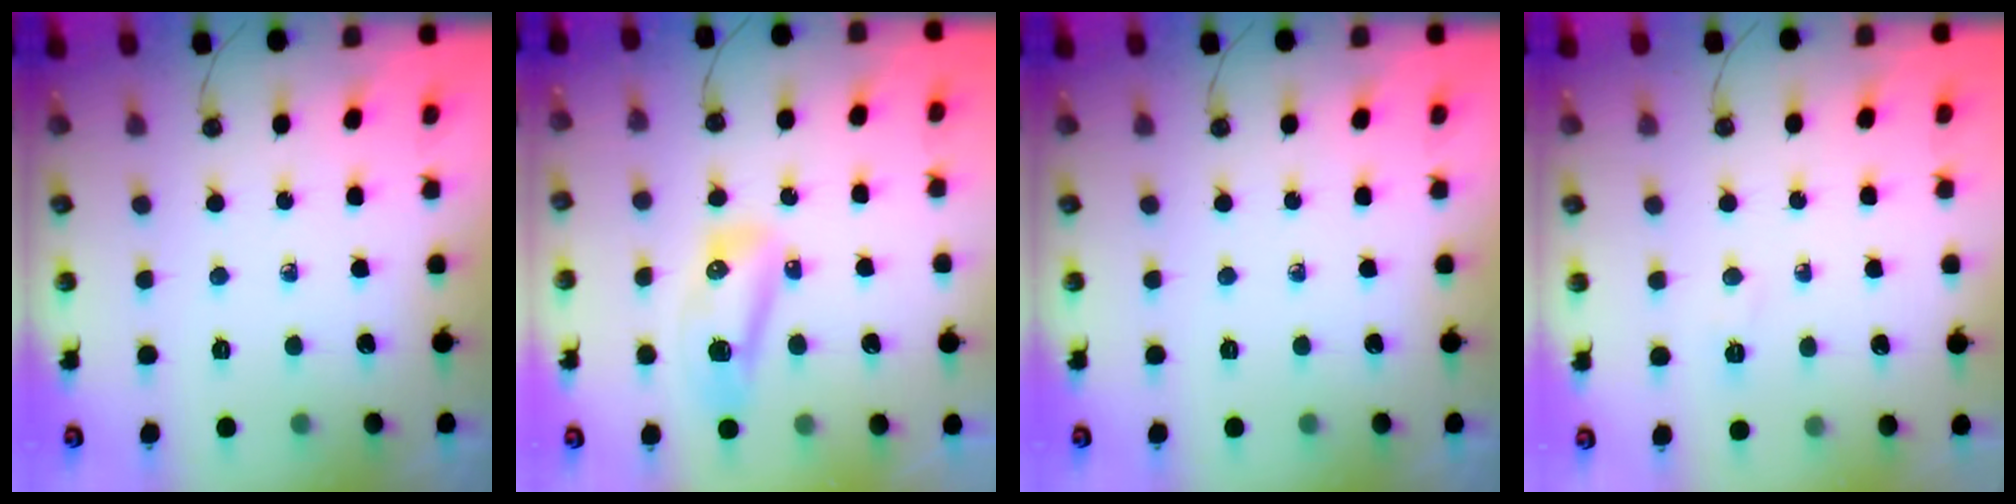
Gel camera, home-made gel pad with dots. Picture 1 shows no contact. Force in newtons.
{"total": 8.1, "press": 8.0, "slide": 1.6}
{"total": 0.0}
{"total": 3.7, "press": 3.6, "slide": 0.5}